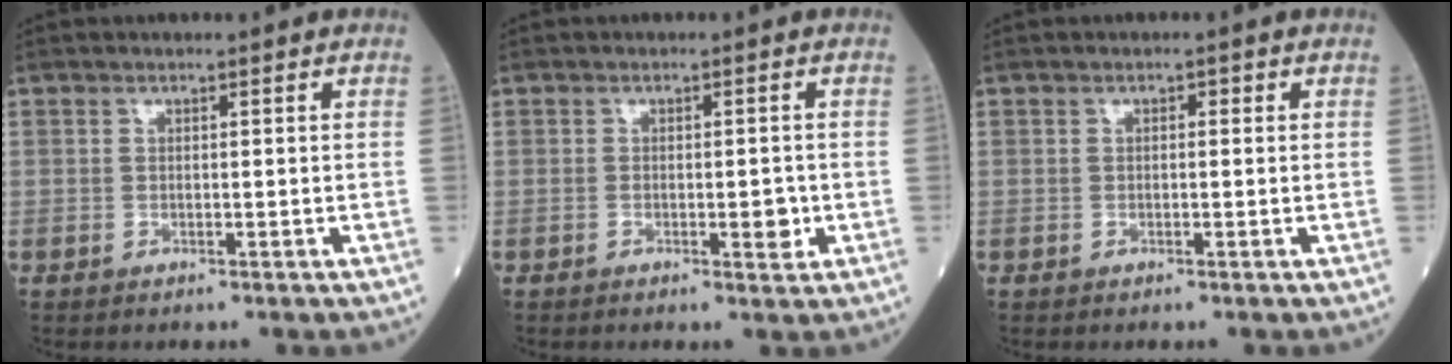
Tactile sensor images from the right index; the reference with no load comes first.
{"total": 2.5, "force": [-0.6, 0.8, 2.3], "torque": [-0.034, -0.003, -0.005]}
{"total": 0.5, "force": [0.1, 0.3, 0.4], "torque": [-0.003, 0.003, -0.001]}